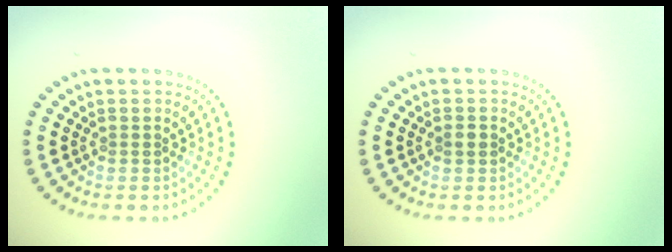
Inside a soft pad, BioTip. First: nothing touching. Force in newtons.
{"total": 1.1, "press": 1.1, "slide": 0.1}